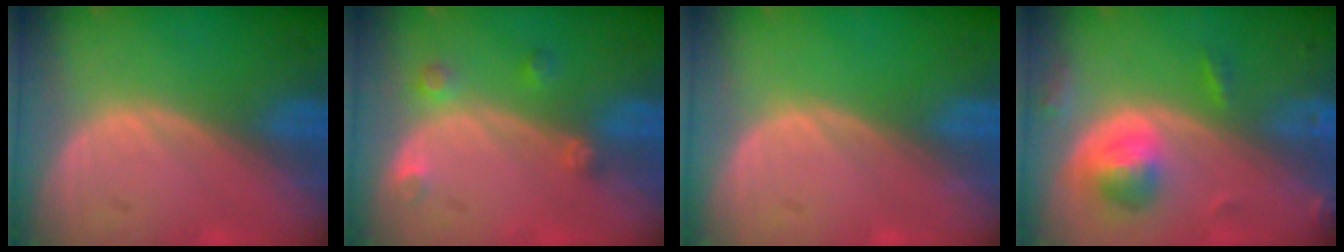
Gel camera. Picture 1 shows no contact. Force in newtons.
{"total": 2.7, "press": 2.6, "slide": 0.4}
{"total": 0.0}
{"total": 5.4, "press": 5.0, "slide": 2.1}